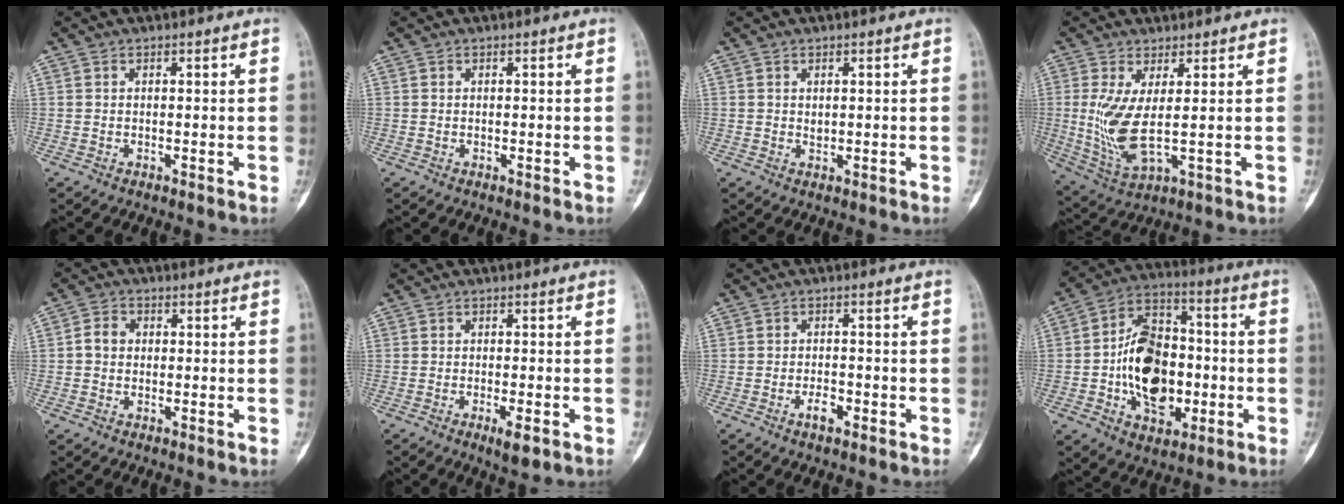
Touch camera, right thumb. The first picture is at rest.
{"total": 0.0}
{"total": 1.1, "force": [0.3, 0.7, 0.8], "torque": [-0.010, -0.003, 0.010]}
{"total": 9.2, "force": [0.8, 2.7, 8.7], "torque": [-0.204, -0.023, 0.028]}
{"total": 3.3, "force": [0.0, 2.8, 1.7], "torque": [-0.024, 0.011, -0.007]}
{"total": 3.5, "force": [-1.6, 1.0, 3.0], "torque": [-0.046, -0.004, -0.022]}
{"total": 2.9, "force": [-1.4, 1.3, 2.2], "torque": [-0.034, 0.007, -0.025]}
{"total": 18.1, "force": [-2.5, 12.2, 13.2], "torque": [-0.183, 0.031, -0.036]}